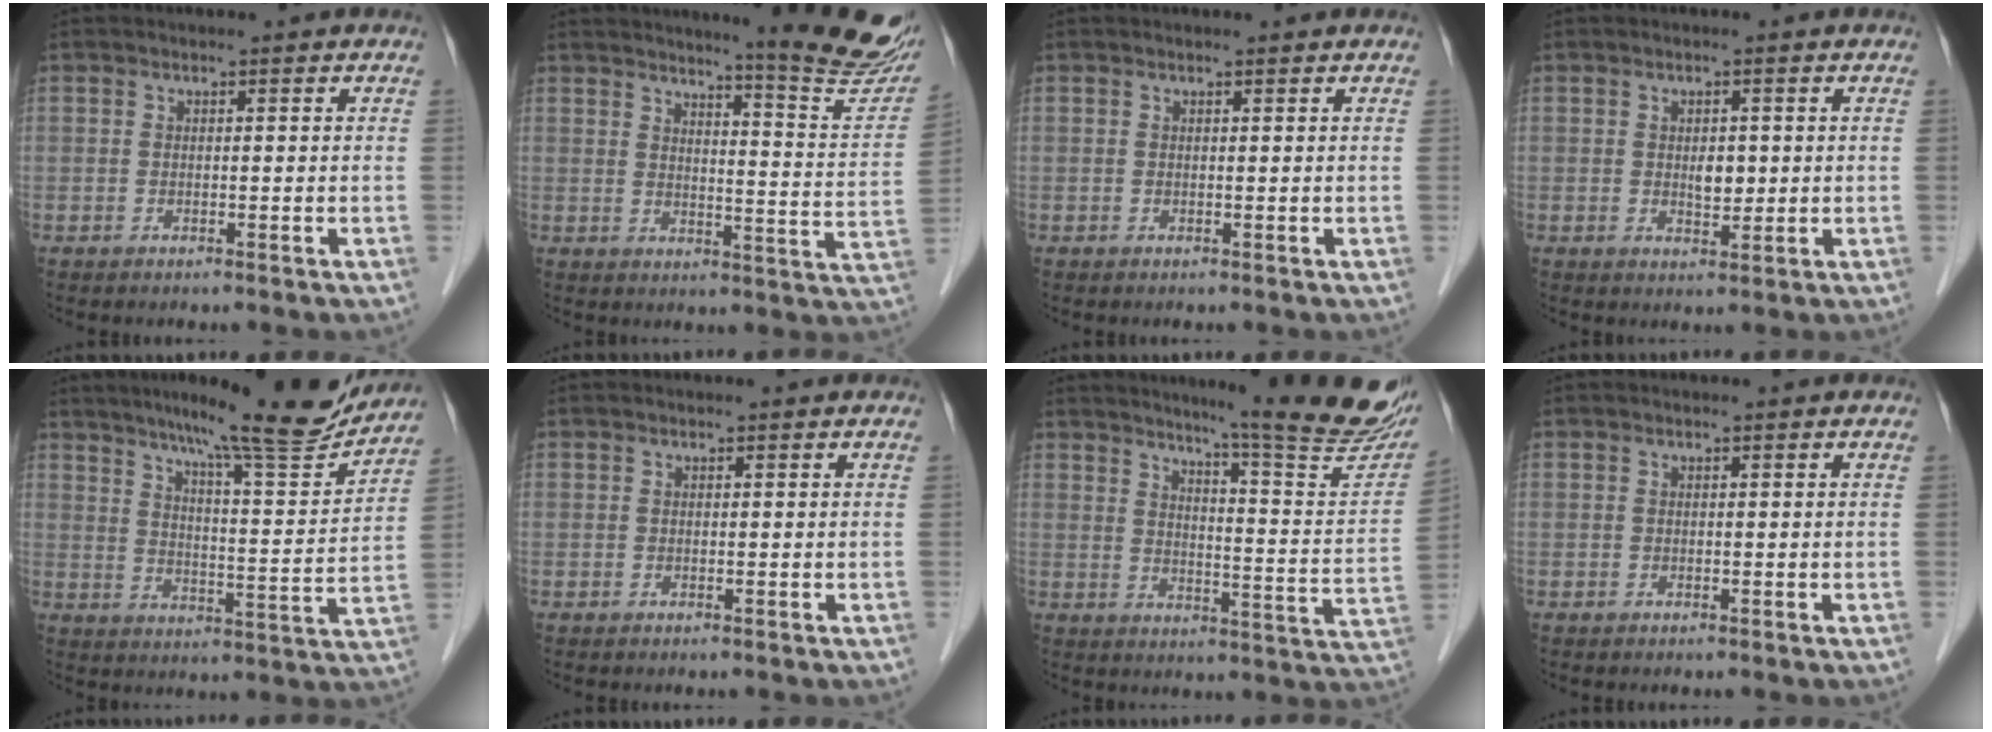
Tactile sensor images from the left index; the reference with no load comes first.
{"total": 16.0, "force": [14.1, -0.3, 7.4], "torque": [-0.094, -0.081, 0.160]}
{"total": 0.6, "force": [0.5, 0.0, 0.1], "torque": [-0.008, 0.002, 0.009]}
{"total": 2.4, "force": [0.3, 1.4, 2.0], "torque": [-0.035, -0.002, 0.007]}
{"total": 16.0, "force": [14.1, 0.4, 7.5], "torque": [-0.109, -0.020, 0.197]}
{"total": 0.0}
{"total": 20.7, "force": [17.7, 0.0, 10.8], "torque": [-0.142, -0.081, 0.214]}
{"total": 0.0}